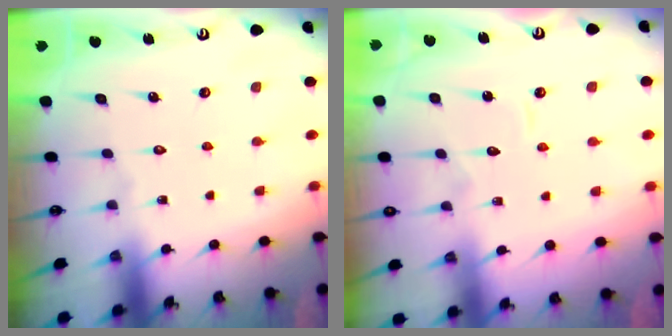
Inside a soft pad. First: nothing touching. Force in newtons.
{"total": 4.4, "press": 4.3, "slide": 0.5}